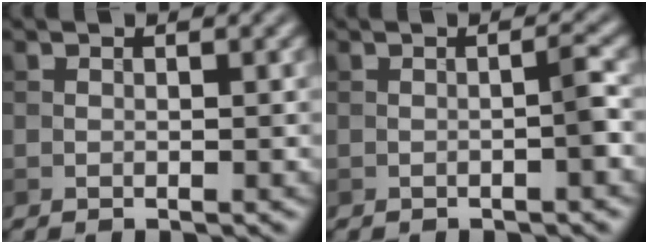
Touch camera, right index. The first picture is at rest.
{"total": 1.3, "force": [-0.4, 0.0, 1.2], "torque": [-0.018, 0.010, -0.008]}